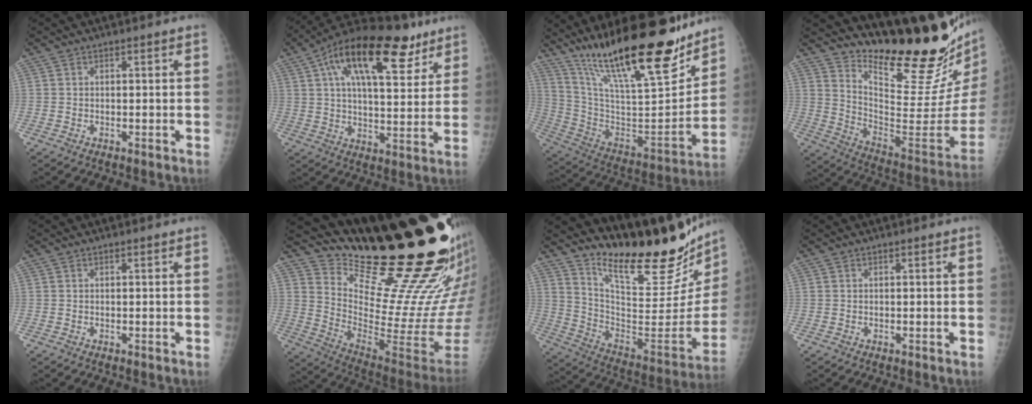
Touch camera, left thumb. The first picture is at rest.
{"total": 21.6, "force": [11.3, 9.2, 15.9], "torque": [-0.231, -0.008, 0.181]}
{"total": 28.8, "force": [20.6, 6.5, 19.0], "torque": [-0.292, -0.079, 0.351]}
{"total": 26.6, "force": [21.8, 4.5, 14.6], "torque": [-0.193, -0.179, 0.316]}
{"total": 0.0}
{"total": 28.2, "force": [22.0, 4.9, 17.1], "torque": [-0.229, -0.169, 0.334]}
{"total": 29.4, "force": [23.8, 6.7, 16.0], "torque": [-0.218, -0.168, 0.348]}
{"total": 0.0}